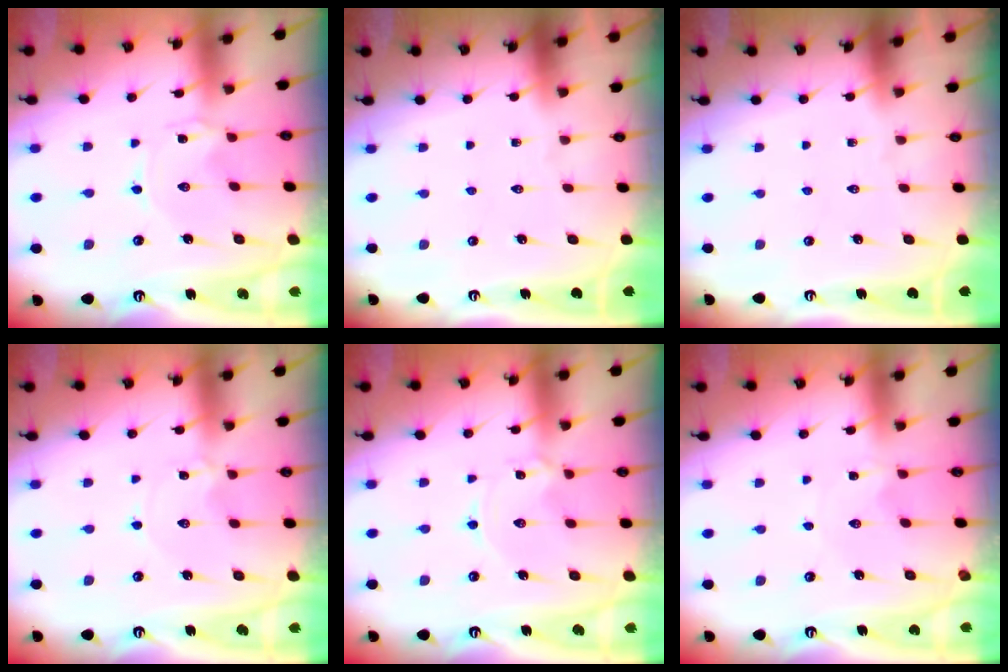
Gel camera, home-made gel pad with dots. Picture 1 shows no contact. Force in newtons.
{"total": 0.0}
{"total": 0.0}
{"total": 0.6, "press": 0.5, "slide": 0.1}
{"total": 1.2, "press": 1.2, "slide": 0.2}
{"total": 0.0}